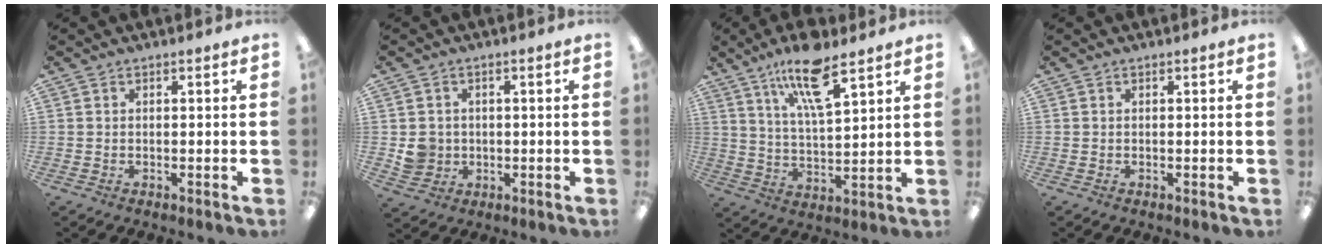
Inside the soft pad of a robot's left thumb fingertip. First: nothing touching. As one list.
[{"total": 4.6, "force": [0.0, 4.5, 1.1], "torque": [-0.011, 0.004, 0.002]}, {"total": 13.6, "force": [9.1, 4.0, 9.2], "torque": [-0.165, -0.036, 0.155]}, {"total": 0.0}]